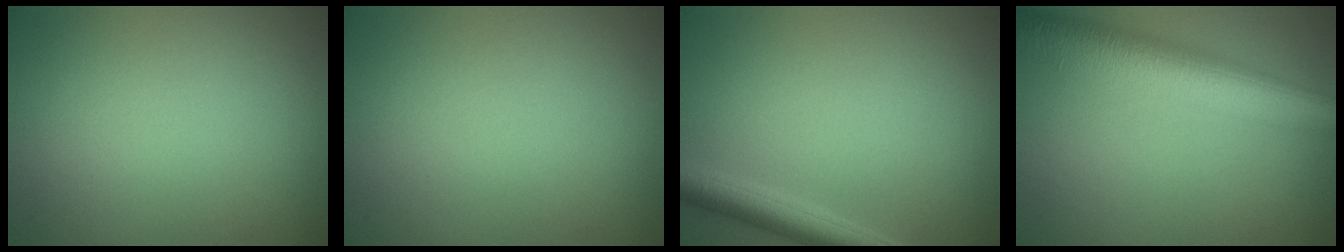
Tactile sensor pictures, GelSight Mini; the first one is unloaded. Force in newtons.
{"total": 0.0}
{"total": 3.1, "press": 3.1, "slide": 0.2}
{"total": 8.2, "press": 8.2, "slide": 0.3}